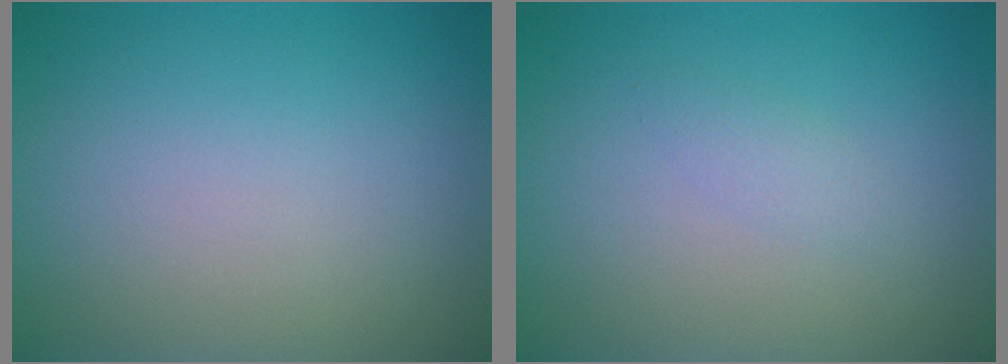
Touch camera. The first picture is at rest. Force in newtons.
{"total": 0.9, "press": 0.9, "slide": 0.0}